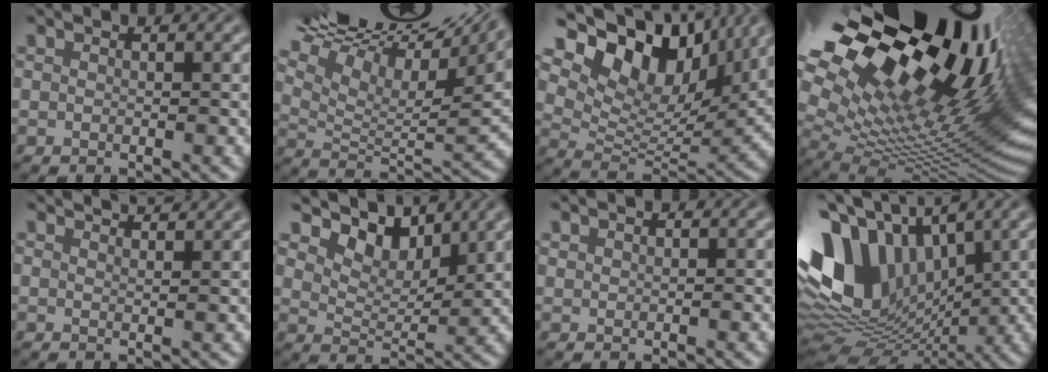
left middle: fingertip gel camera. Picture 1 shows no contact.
{"total": 17.6, "force": [11.4, 6.6, 11.7], "torque": [-0.209, 0.075, 0.187]}
{"total": 13.5, "force": [7.6, 7.3, 8.4], "torque": [-0.161, 0.021, 0.134]}
{"total": 22.0, "force": [9.5, 9.5, 17.4], "torque": [-0.271, 0.027, 0.176]}
{"total": 2.8, "force": [2.6, 0.4, 0.9], "torque": [-0.002, 0.004, 0.026]}
{"total": 5.8, "force": [4.7, 2.5, 2.5], "torque": [-0.044, -0.002, 0.069]}
{"total": 0.7, "force": [0.5, 0.4, 0.0], "torque": [-0.001, -0.002, 0.015]}
{"total": 14.6, "force": [2.6, 9.6, 10.8], "torque": [-0.250, 0.006, 0.049]}